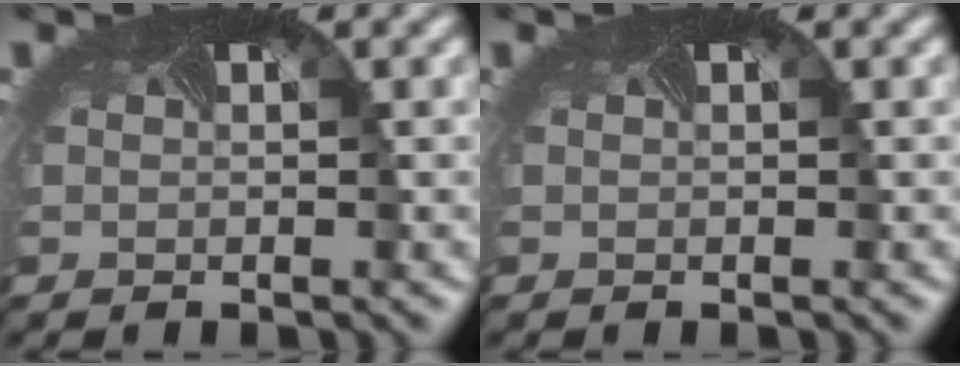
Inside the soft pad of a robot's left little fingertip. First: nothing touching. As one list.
[{"total": 0.0}]